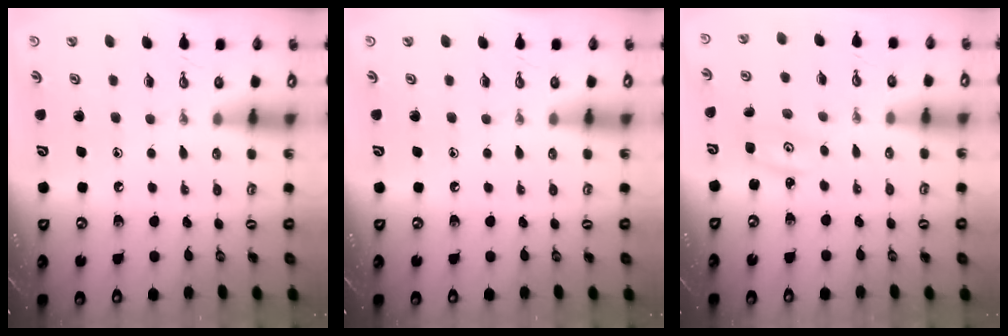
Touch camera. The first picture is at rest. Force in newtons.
{"total": 0.0}
{"total": 2.7, "press": 2.7, "slide": 0.3}